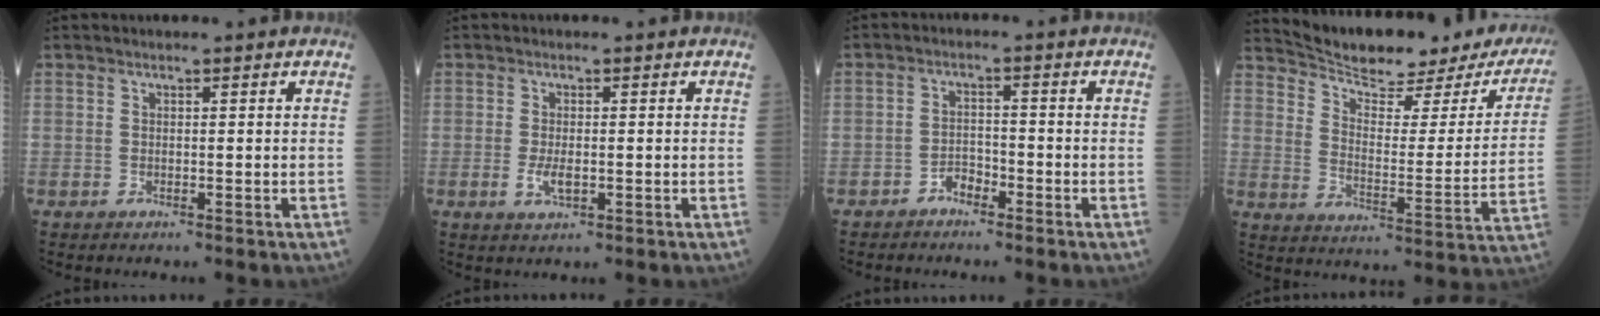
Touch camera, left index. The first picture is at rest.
{"total": 2.5, "force": [-0.6, 1.0, 2.2], "torque": [-0.051, -0.006, -0.008]}
{"total": 2.3, "force": [-2.0, 1.0, 0.8], "torque": [-0.012, 0.001, -0.037]}
{"total": 23.3, "force": [20.7, 5.6, 9.1], "torque": [-0.131, -0.038, 0.265]}